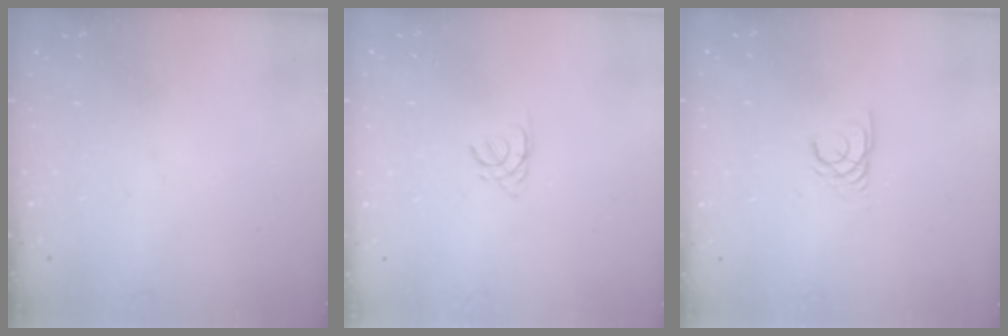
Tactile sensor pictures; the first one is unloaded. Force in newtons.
{"total": 1.7, "press": 1.7, "slide": 0.3}
{"total": 2.2, "press": 2.2, "slide": 0.1}